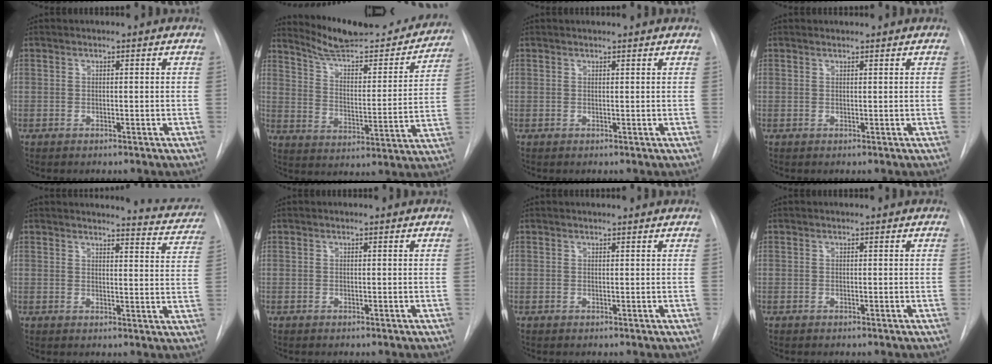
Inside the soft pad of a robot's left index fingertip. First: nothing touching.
{"total": 22.7, "force": [20.9, 3.9, 8.1], "torque": [-0.112, -0.036, 0.284]}
{"total": 3.1, "force": [3.0, 0.1, 0.7], "torque": [-0.010, 0.016, 0.033]}
{"total": 1.1, "force": [1.1, 0.0, 0.0], "torque": [-0.009, 0.011, 0.020]}
{"total": 9.7, "force": [9.5, 1.2, 1.6], "torque": [-0.002, -0.043, 0.086]}
{"total": 0.0}
{"total": 2.5, "force": [2.4, 0.1, 0.6], "torque": [-0.008, 0.016, 0.028]}
{"total": 0.0}